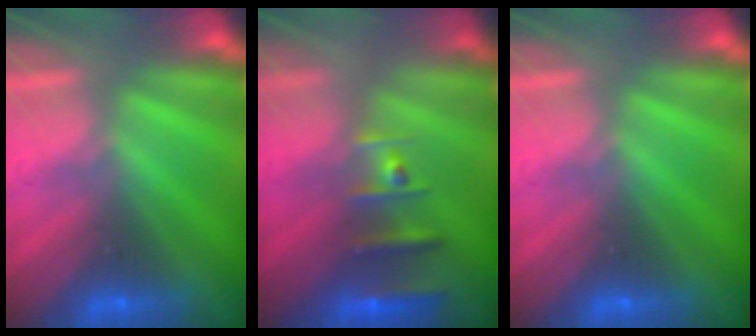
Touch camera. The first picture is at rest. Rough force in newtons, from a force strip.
{"total": 2.4}
{"total": 0.0}